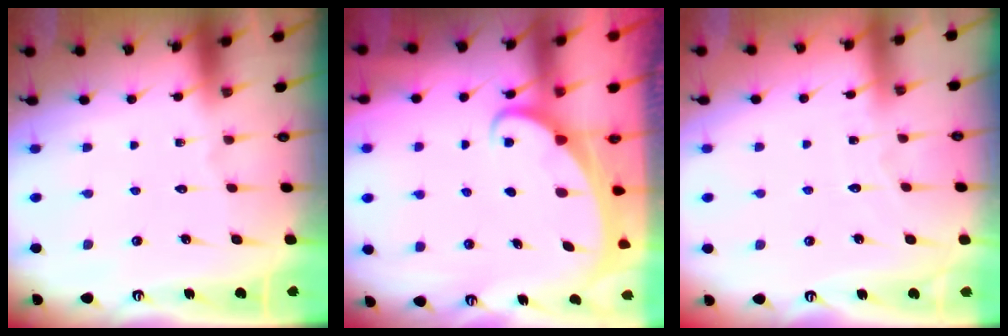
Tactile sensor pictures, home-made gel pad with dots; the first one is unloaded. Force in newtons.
{"total": 1.9, "press": 1.9, "slide": 0.2}
{"total": 2.9, "press": 2.9, "slide": 0.3}